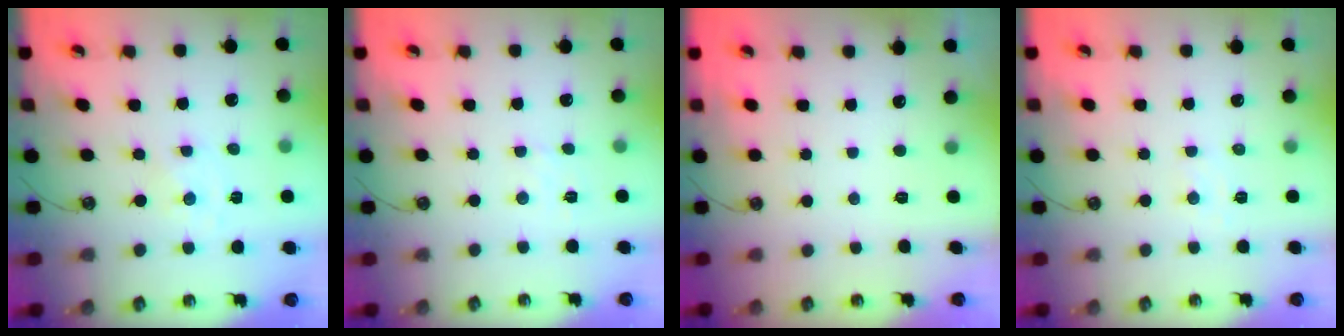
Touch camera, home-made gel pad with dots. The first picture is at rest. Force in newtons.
{"total": 1.6, "press": 1.5, "slide": 0.4}
{"total": 0.0}
{"total": 5.6, "press": 5.6, "slide": 0.6}